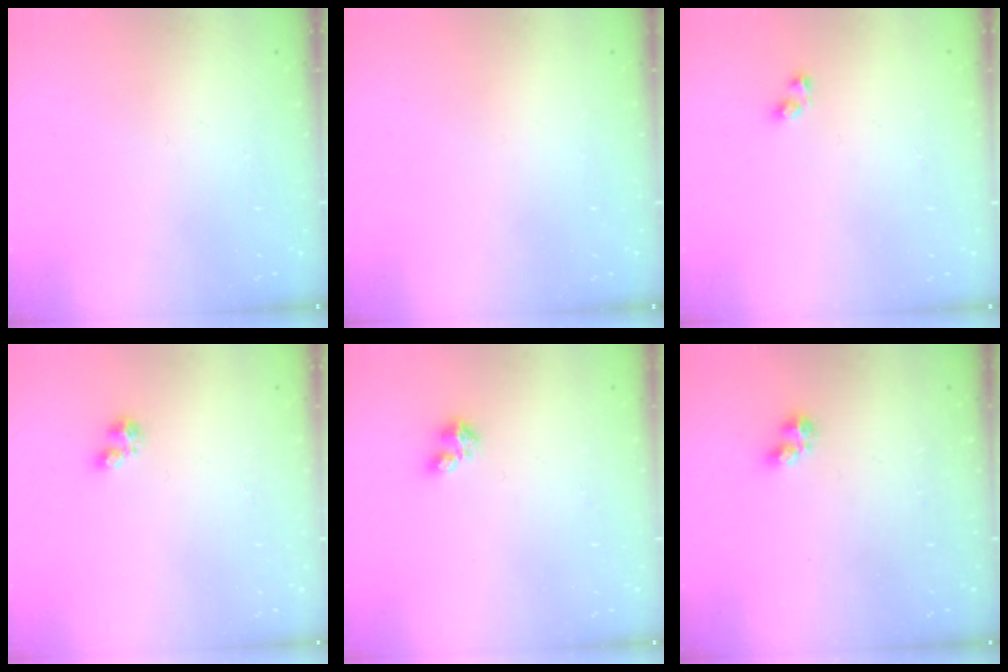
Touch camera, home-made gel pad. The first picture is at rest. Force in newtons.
{"total": 0.0}
{"total": 2.9, "press": 2.9, "slide": 0.2}
{"total": 2.8, "press": 2.8, "slide": 0.5}
{"total": 2.7, "press": 2.7, "slide": 0.3}
{"total": 2.3, "press": 2.2, "slide": 0.6}